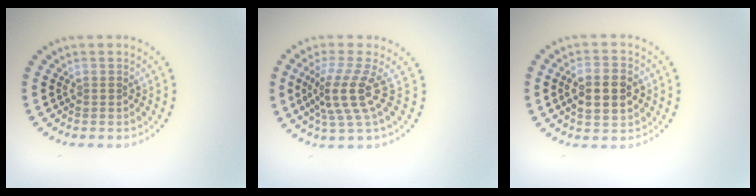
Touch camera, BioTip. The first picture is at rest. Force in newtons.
{"total": 3.9, "press": 2.7, "slide": 2.9}
{"total": 4.0, "press": 4.0, "slide": 0.4}